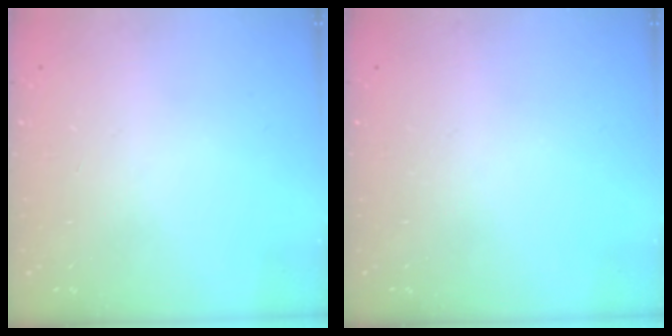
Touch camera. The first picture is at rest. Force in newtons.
{"total": 0.0}